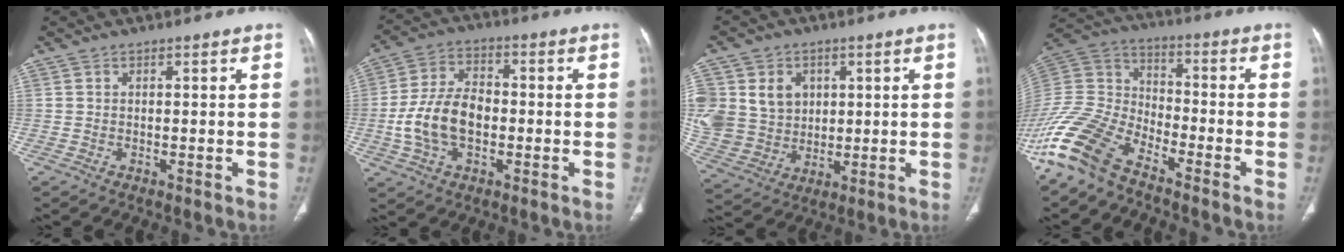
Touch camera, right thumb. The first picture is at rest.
{"total": 12.0, "force": [-1.8, 7.6, 9.1], "torque": [-0.173, 0.024, -0.035]}
{"total": 17.6, "force": [3.5, 15.1, 8.4], "torque": [-0.171, 0.015, 0.090]}
{"total": 15.1, "force": [-11.2, 6.6, 7.7], "torque": [-0.159, 0.062, -0.227]}